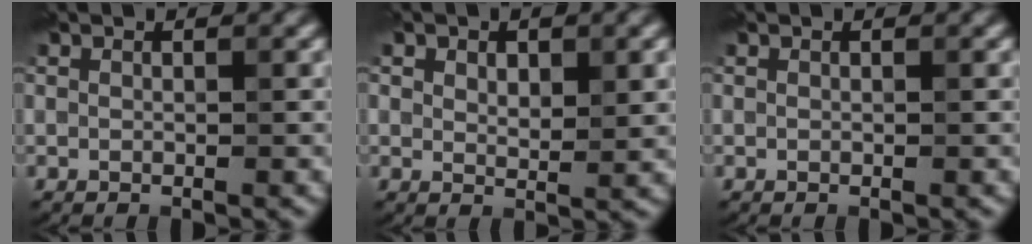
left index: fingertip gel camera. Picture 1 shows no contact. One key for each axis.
{"total": 3.7, "fx": 1.4, "fy": 1.9, "fz": 2.9, "tx": -0.040, "ty": -0.003, "tz": 0.025}
{"total": 0.0}